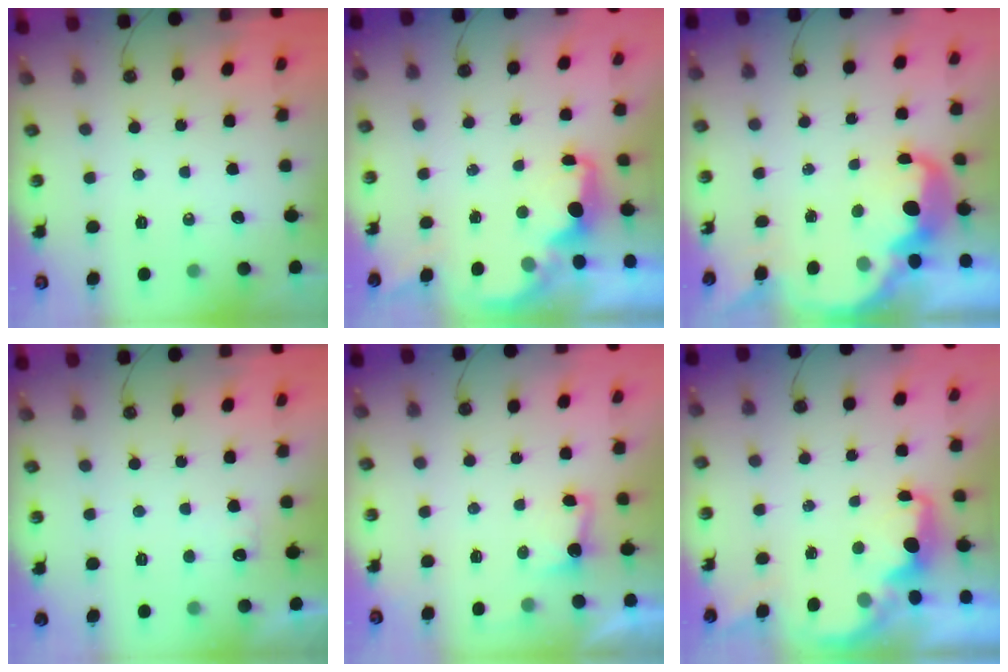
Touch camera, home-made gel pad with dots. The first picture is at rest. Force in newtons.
{"total": 2.0, "press": 1.9, "slide": 0.8}
{"total": 6.5, "press": 6.4, "slide": 0.6}
{"total": 5.0, "press": 4.9, "slide": 1.2}
{"total": 2.3, "press": 2.1, "slide": 1.0}
{"total": 2.3, "press": 2.1, "slide": 0.8}